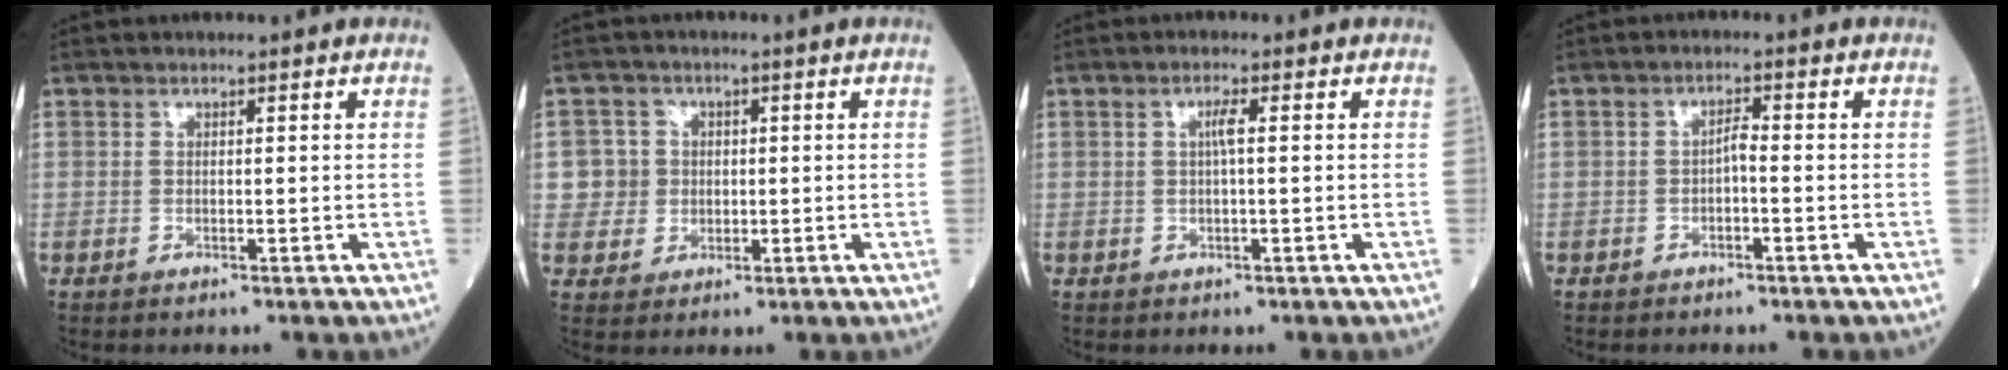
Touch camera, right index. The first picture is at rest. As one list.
[{"total": 4.5, "force": [0.4, 4.4, 0.1], "torque": [0.011, 0.010, 0.007]}, {"total": 1.7, "force": [0.2, 0.1, 1.6], "torque": [-0.032, 0.003, 0.002]}, {"total": 1.6, "force": [-0.7, 0.3, 1.4], "torque": [-0.022, 0.003, -0.014]}]